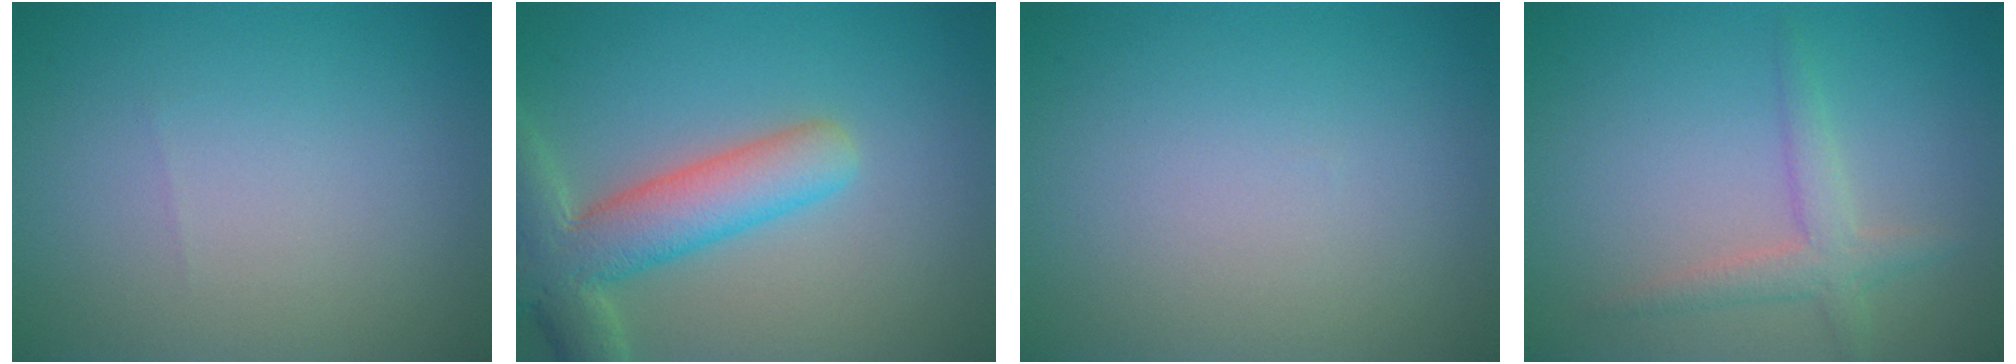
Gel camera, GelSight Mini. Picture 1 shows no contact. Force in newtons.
{"total": 6.8, "press": 6.7, "slide": 0.7}
{"total": 0.0}
{"total": 2.5, "press": 2.5, "slide": 0.1}